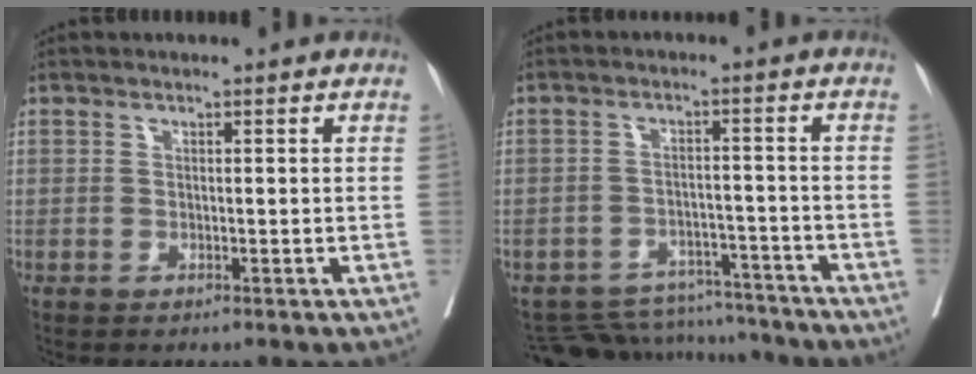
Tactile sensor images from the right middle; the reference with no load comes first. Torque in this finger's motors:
{"motor_torque": [-0.57, -0.69, -0.20, -0.04]}